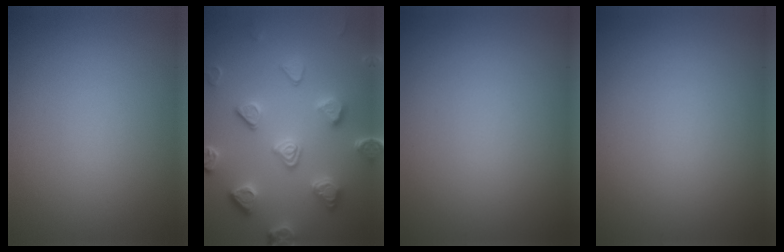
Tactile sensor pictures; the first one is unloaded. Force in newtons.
{"total": 5.0, "press": 4.6, "slide": 1.8}
{"total": 0.0}
{"total": 0.0}